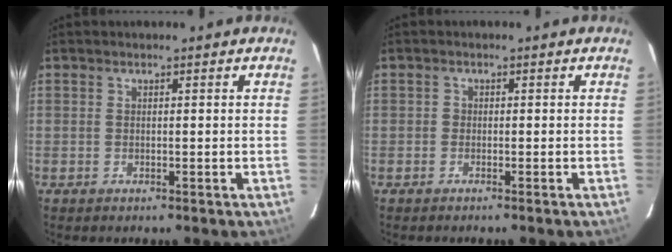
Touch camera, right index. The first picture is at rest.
{"total": 0.5, "force": [-0.5, 0.2, 0.0], "torque": [-0.002, 0.000, -0.014]}